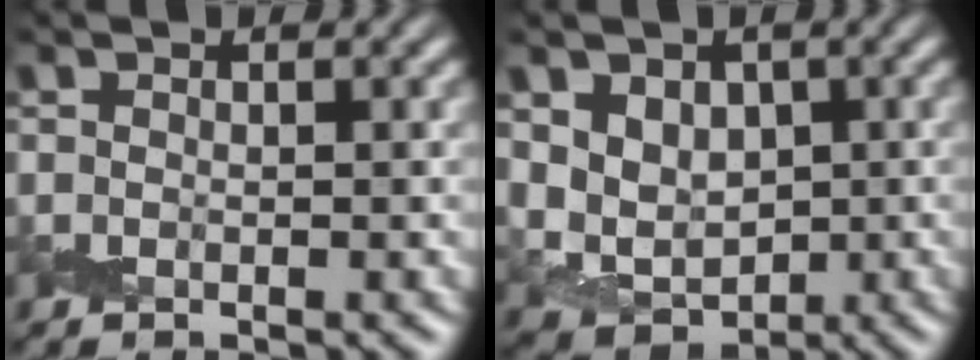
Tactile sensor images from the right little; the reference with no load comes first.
{"total": 4.8, "force": [0.8, 3.9, 2.7], "torque": [-0.049, -0.010, 0.019]}